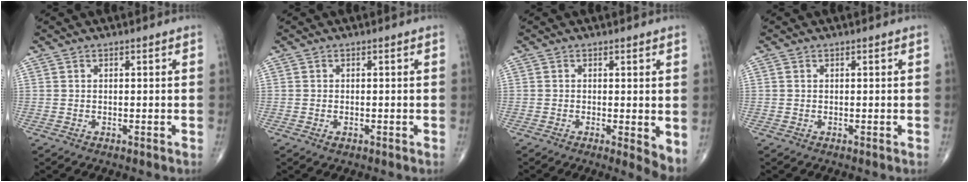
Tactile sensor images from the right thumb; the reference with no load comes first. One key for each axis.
{"total": 0.8, "fx": -0.3, "fy": 0.5, "fz": 0.6, "tx": -0.007, "ty": 0.001, "tz": -0.005}
{"total": 3.9, "fx": -0.1, "fy": 1.1, "fz": 3.8, "tx": -0.051, "ty": -0.012, "tz": -0.005}
{"total": 0.0}